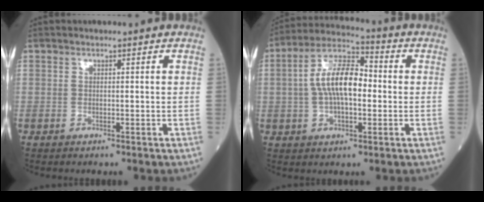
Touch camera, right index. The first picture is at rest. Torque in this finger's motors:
{"motor_torque": [1.21, 0.24, 0.68, 0.21]}